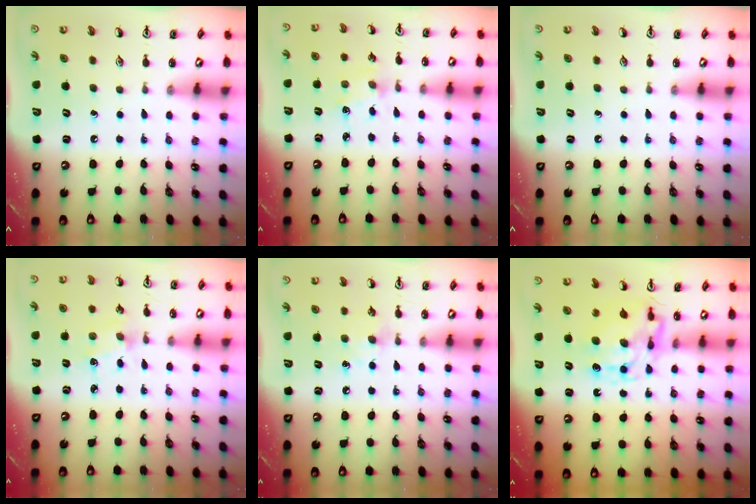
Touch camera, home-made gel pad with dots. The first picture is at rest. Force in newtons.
{"total": 1.8, "press": 1.7, "slide": 0.4}
{"total": 0.0}
{"total": 2.6, "press": 2.6, "slide": 0.4}
{"total": 6.4, "press": 6.4, "slide": 0.8}
{"total": 8.9, "press": 8.9, "slide": 0.7}